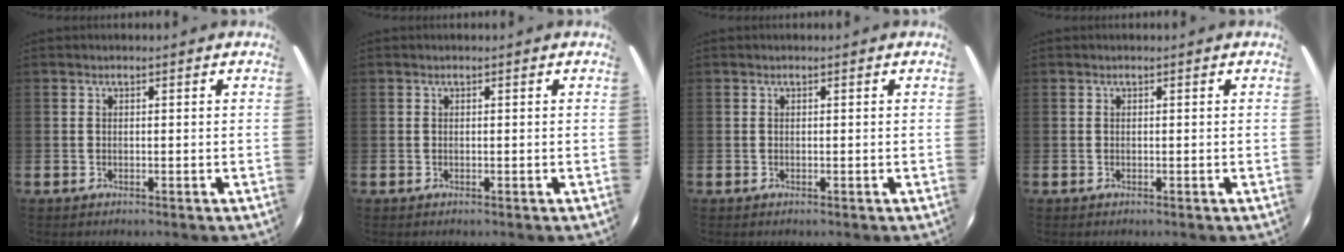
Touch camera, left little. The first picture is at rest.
{"total": 0.0}
{"total": 0.0}
{"total": 0.0}